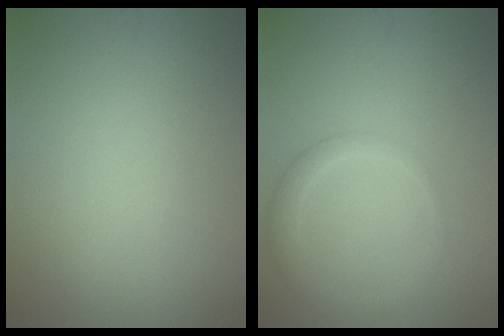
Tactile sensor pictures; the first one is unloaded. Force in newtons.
{"total": 2.3, "press": 2.3, "slide": 0.2}